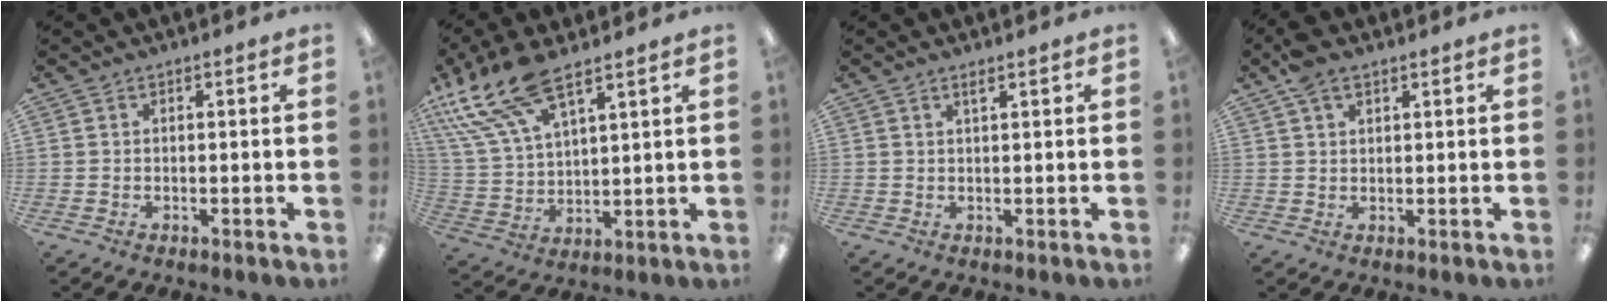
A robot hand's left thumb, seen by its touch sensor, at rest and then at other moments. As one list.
[{"total": 17.4, "force": [11.7, 7.2, 10.7], "torque": [-0.248, -0.051, 0.211]}, {"total": 1.4, "force": [1.2, 0.1, 0.8], "torque": [-0.018, 0.000, 0.020]}, {"total": 5.0, "force": [3.3, 2.4, 2.9], "torque": [-0.056, -0.007, 0.061]}]